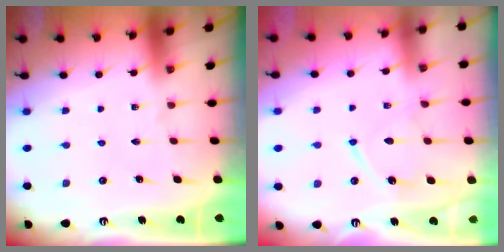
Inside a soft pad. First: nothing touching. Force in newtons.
{"total": 9.6, "press": 9.6, "slide": 1.1}